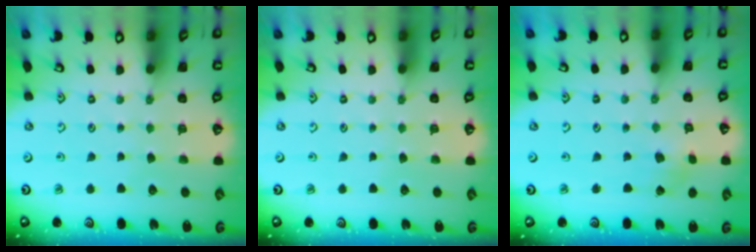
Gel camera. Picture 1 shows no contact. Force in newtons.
{"total": 0.0}
{"total": 2.1, "press": 2.0, "slide": 0.3}